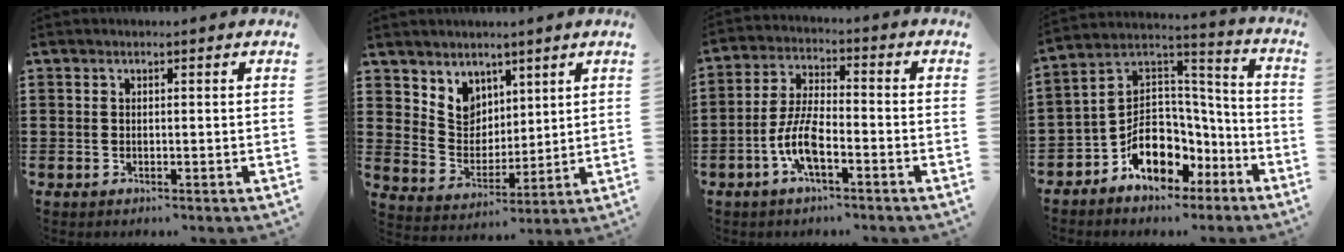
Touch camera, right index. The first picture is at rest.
{"total": 6.1, "force": [4.0, 4.7, 0.0], "torque": [-0.038, -0.022, 0.078]}
{"total": 7.3, "force": [-3.1, 2.4, 6.1], "torque": [-0.150, -0.010, -0.066]}
{"total": 9.5, "force": [-4.2, 7.5, 4.2], "torque": [-0.089, 0.001, -0.072]}